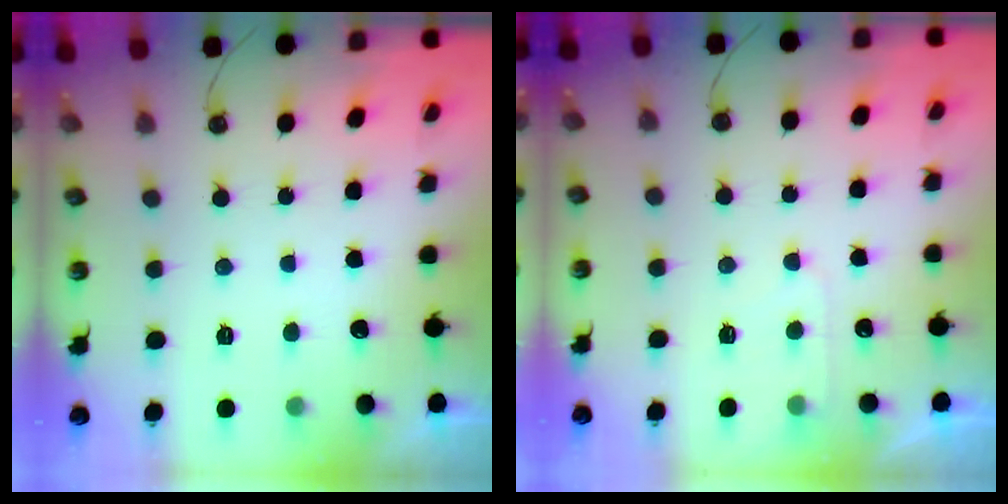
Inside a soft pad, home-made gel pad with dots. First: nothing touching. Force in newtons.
{"total": 5.2, "press": 5.1, "slide": 0.7}